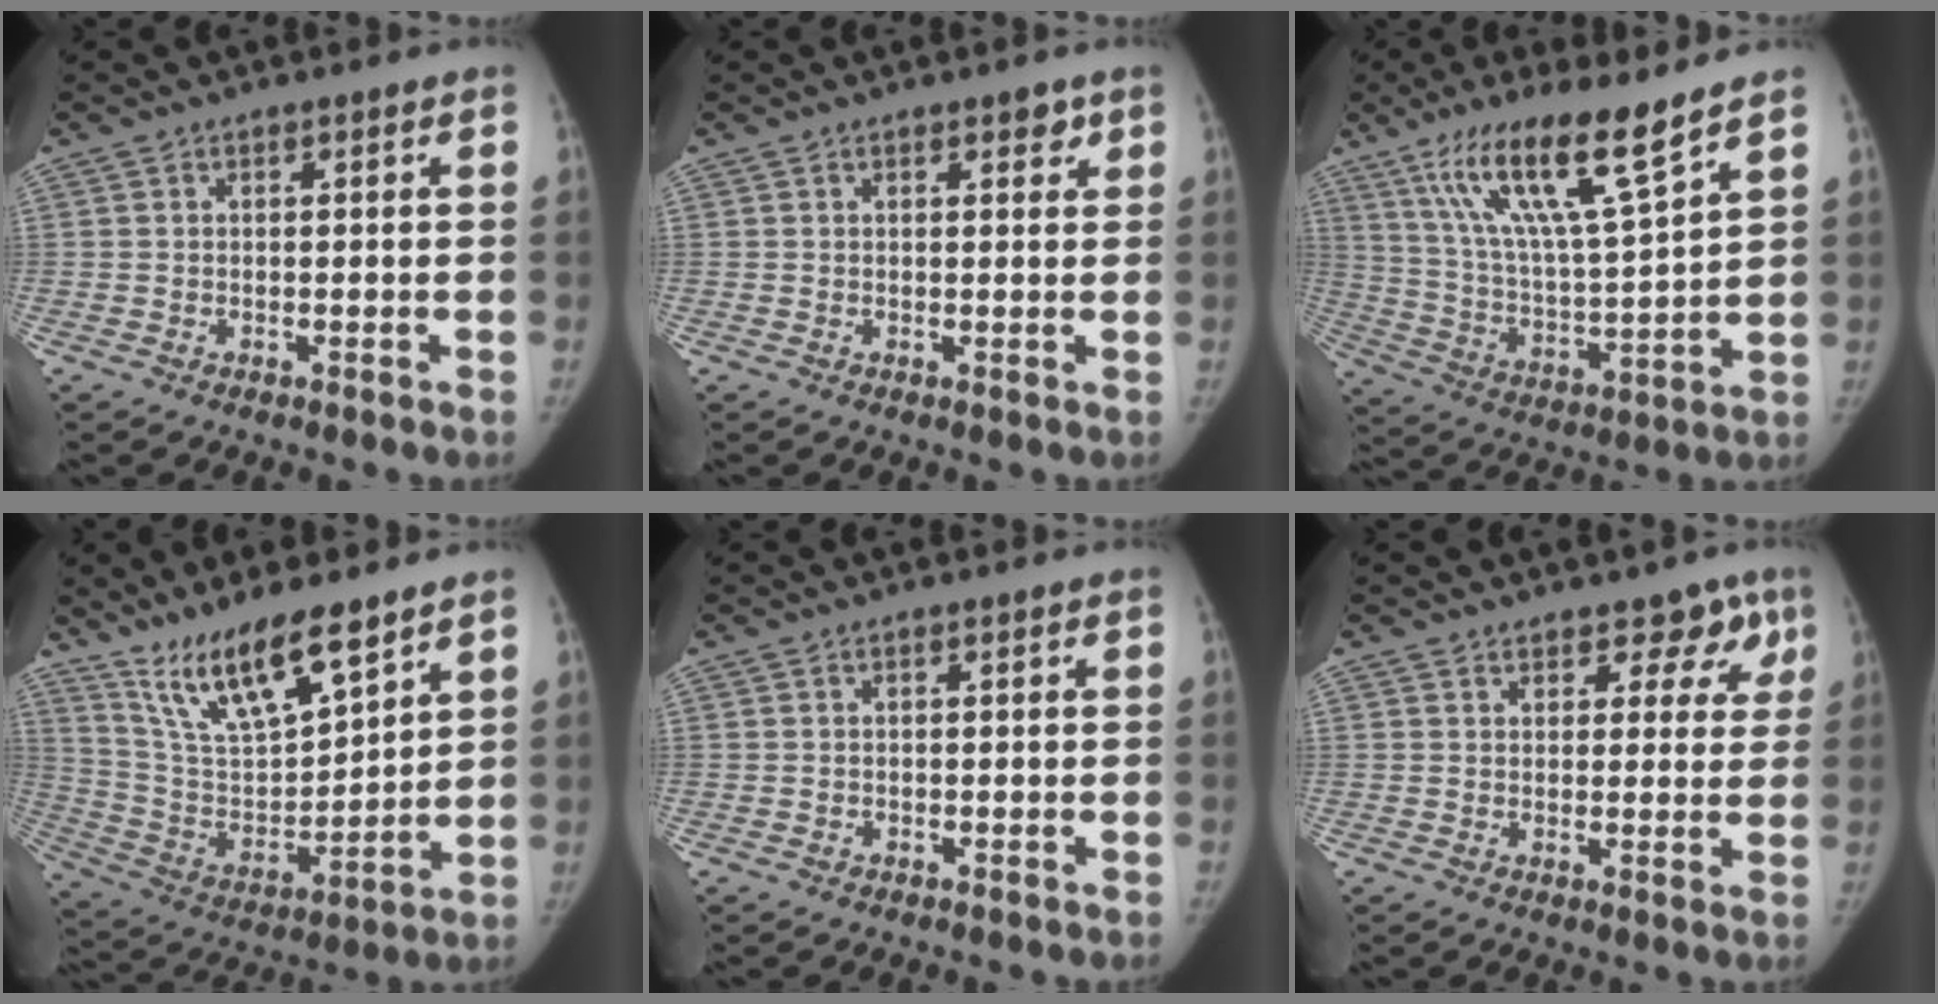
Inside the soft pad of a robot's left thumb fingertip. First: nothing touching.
{"total": 2.1, "force": [1.3, 1.0, 1.4], "torque": [-0.006, -0.005, 0.016]}
{"total": 17.4, "force": [11.3, 2.2, 13.0], "torque": [-0.225, -0.058, 0.216]}
{"total": 16.4, "force": [11.9, 4.4, 10.4], "torque": [-0.164, -0.062, 0.237]}
{"total": 0.0}
{"total": 6.1, "force": [4.0, 3.8, 2.6], "torque": [0.017, -0.015, 0.047]}